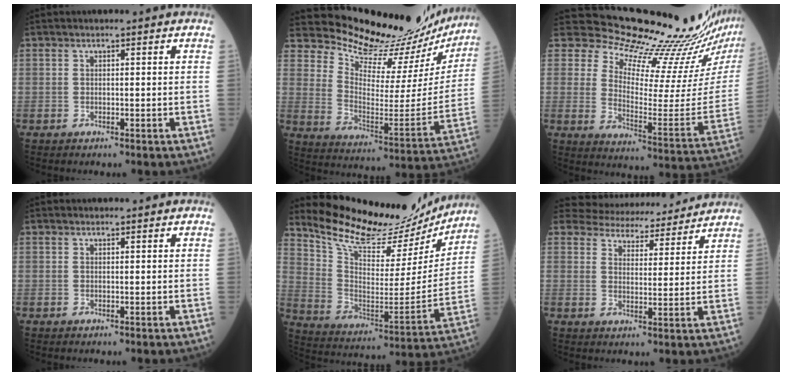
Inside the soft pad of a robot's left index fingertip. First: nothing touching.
{"total": 23.7, "force": [22.8, 4.4, 4.8], "torque": [-0.079, -0.109, 0.296]}
{"total": 21.4, "force": [20.3, 1.0, 6.6], "torque": [-0.111, -0.129, 0.260]}
{"total": 1.2, "force": [1.2, 0.1, 0.2], "torque": [-0.005, 0.010, 0.019]}
{"total": 21.1, "force": [19.8, 4.8, 5.7], "torque": [-0.109, -0.042, 0.295]}
{"total": 12.9, "force": [12.3, 3.1, 2.0], "torque": [-0.019, 0.011, 0.156]}